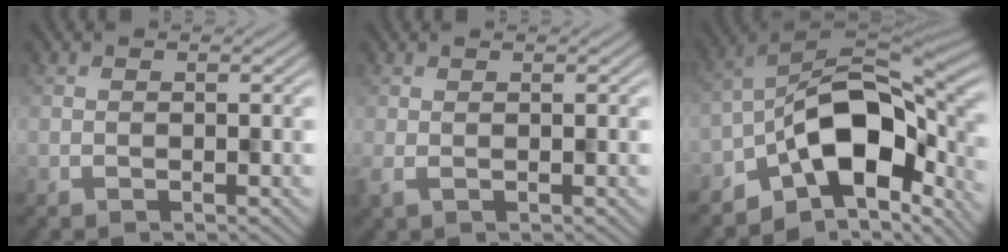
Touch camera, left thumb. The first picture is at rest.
{"total": 1.7, "force": [0.2, 0.5, 1.6], "torque": [-0.038, -0.001, 0.001]}
{"total": 13.7, "force": [-5.6, 7.7, 9.8], "torque": [-0.130, -0.003, -0.108]}